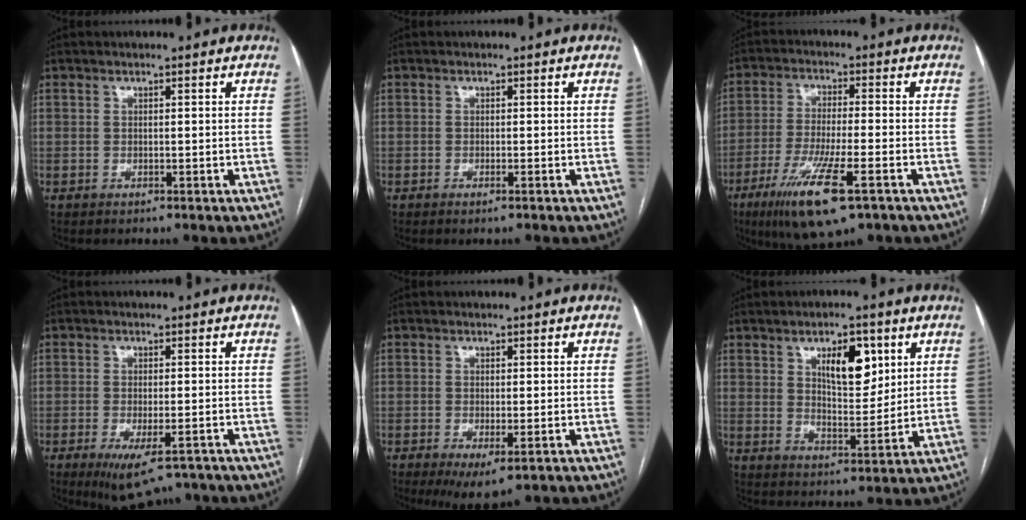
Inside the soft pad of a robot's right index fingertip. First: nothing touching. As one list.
[{"total": 0.7, "force": [-0.5, -0.1, 0.5], "torque": [-0.010, -0.001, -0.008]}, {"total": 12.7, "force": [-6.9, 1.8, 10.6], "torque": [-0.204, -0.030, -0.117]}, {"total": 8.1, "force": [-5.6, 2.3, 5.5], "torque": [-0.084, -0.016, -0.086]}, {"total": 4.8, "force": [-2.3, 1.3, 4.0], "torque": [-0.059, -0.012, -0.030]}, {"total": 8.7, "force": [3.8, 3.5, 6.9], "torque": [-0.110, 0.001, 0.066]}]